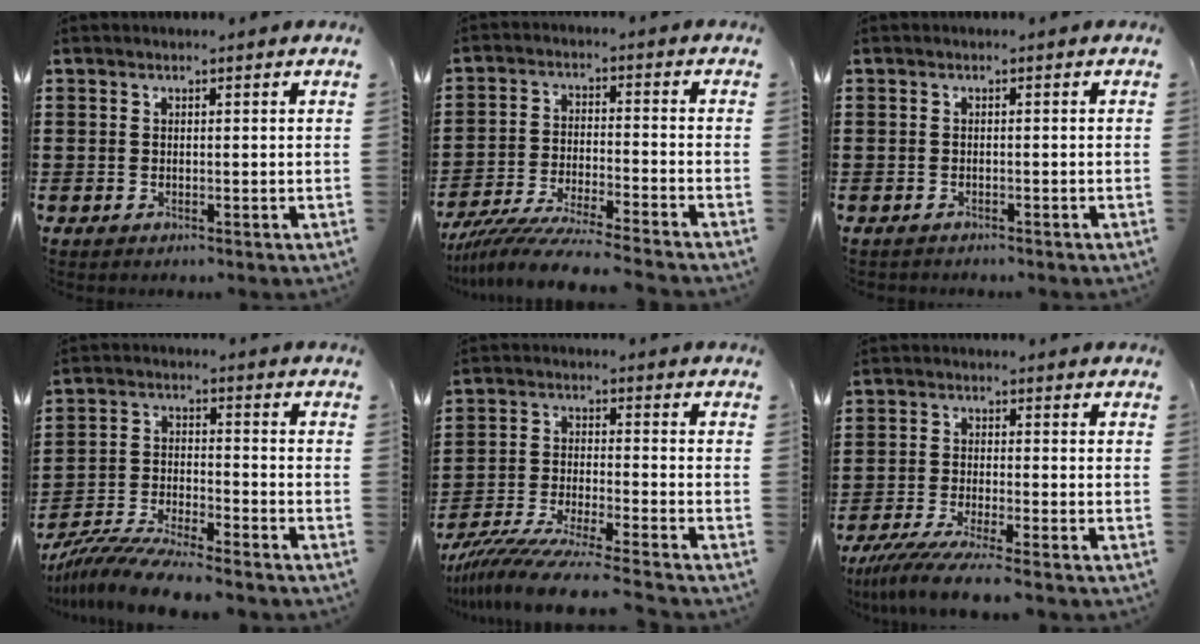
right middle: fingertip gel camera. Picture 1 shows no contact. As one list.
[{"total": 7.6, "force": [-7.2, -0.2, 2.5], "torque": [-0.055, -0.009, -0.143]}, {"total": 0.7, "force": [-0.7, 0.1, 0.0], "torque": [-0.002, 0.001, -0.015]}, {"total": 8.5, "force": [-8.1, 0.2, 2.6], "torque": [-0.055, 0.002, -0.160]}, {"total": 8.9, "force": [-8.2, -0.1, 3.5], "torque": [-0.075, -0.006, -0.162]}, {"total": 5.4, "force": [-4.8, -0.4, 2.5], "torque": [-0.068, -0.026, -0.096]}]